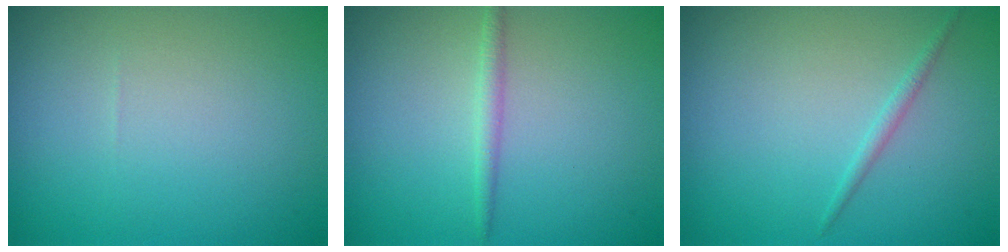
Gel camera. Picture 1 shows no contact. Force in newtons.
{"total": 1.3, "press": 1.3, "slide": 0.1}
{"total": 0.9, "press": 0.9, "slide": 0.0}